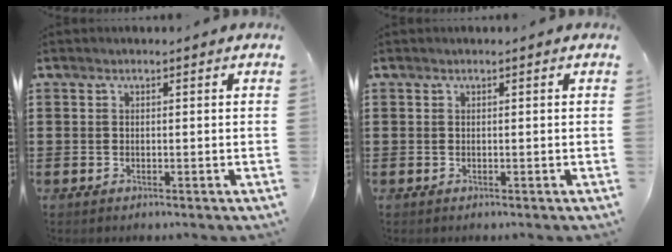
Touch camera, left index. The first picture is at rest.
{"total": 0.0}